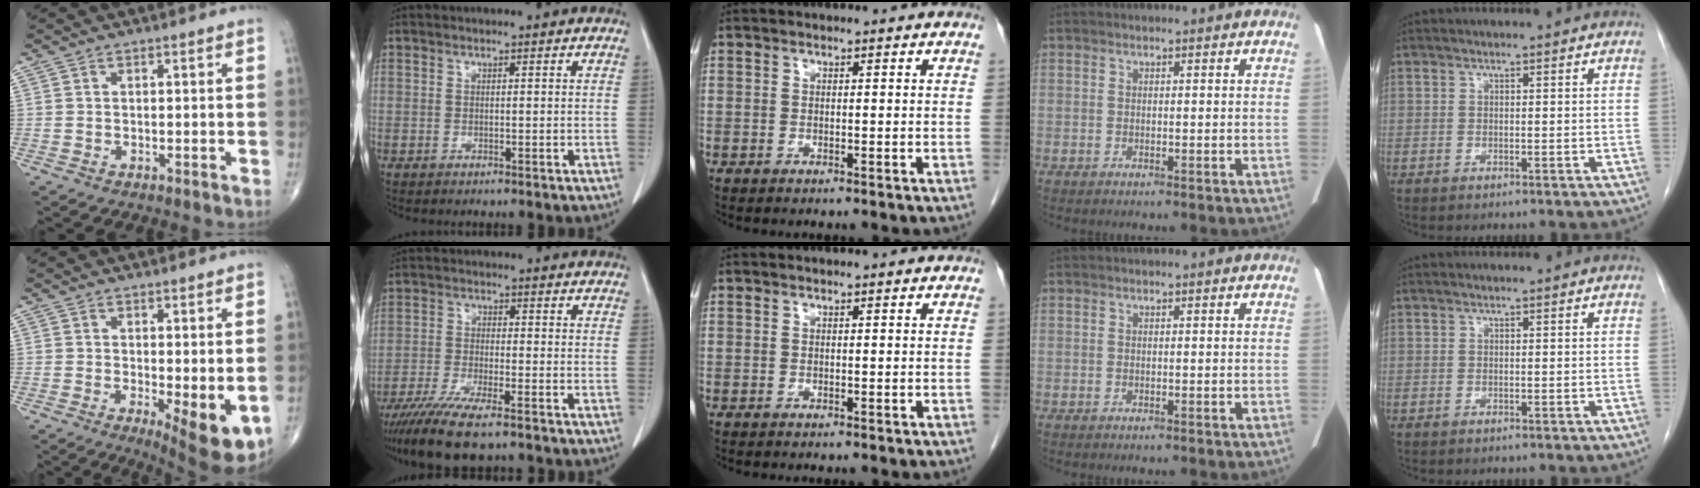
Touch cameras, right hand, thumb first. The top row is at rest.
{"thumb": {"total": 8.3, "force": [-1.3, 2.7, 7.8], "torque": [-0.101, -0.022, -0.011]}, "index": {"total": 10.5, "force": [-8.2, 1.3, 6.3], "torque": [-0.107, -0.026, -0.137]}}